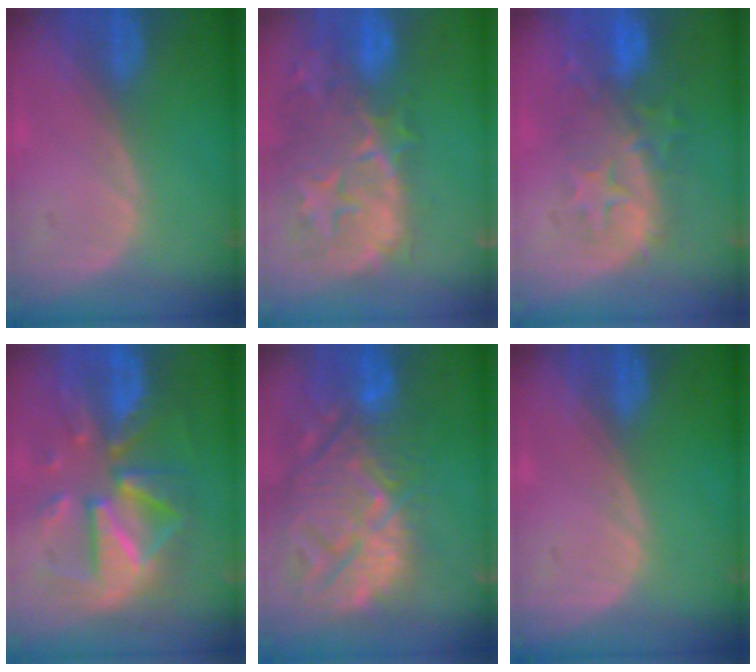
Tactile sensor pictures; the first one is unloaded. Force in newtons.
{"total": 14.3, "press": 11.9, "slide": 8.0}
{"total": 9.8, "press": 9.0, "slide": 4.1}
{"total": 12.3, "press": 12.3, "slide": 1.2}
{"total": 15.3, "press": 13.2, "slide": 7.8}
{"total": 0.0}